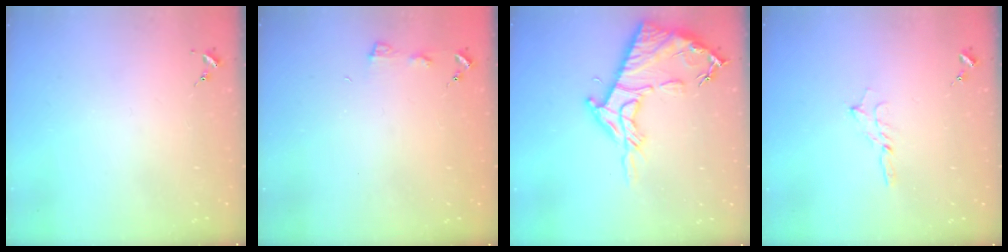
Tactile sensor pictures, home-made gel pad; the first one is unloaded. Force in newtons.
{"total": 3.6, "press": 3.6, "slide": 0.4}
{"total": 16.5, "press": 16.5, "slide": 1.1}
{"total": 4.0, "press": 3.9, "slide": 0.4}